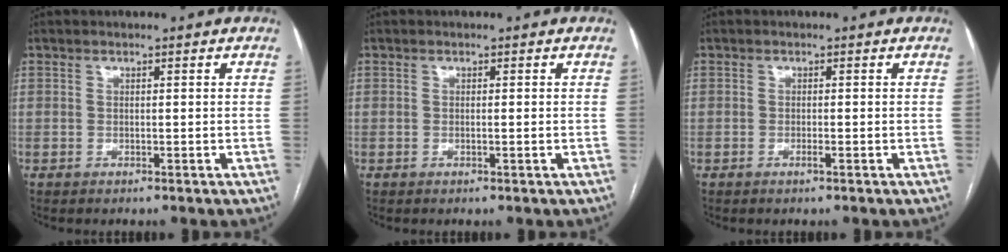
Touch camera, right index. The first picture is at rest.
{"total": 0.7, "force": [-0.1, -0.1, 0.6], "torque": [-0.011, 0.000, -0.001]}
{"total": 0.9, "force": [-0.4, -0.1, 0.8], "torque": [-0.017, -0.001, -0.007]}